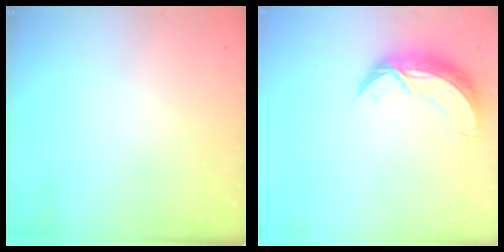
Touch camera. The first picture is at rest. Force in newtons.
{"total": 8.8, "press": 8.7, "slide": 1.0}